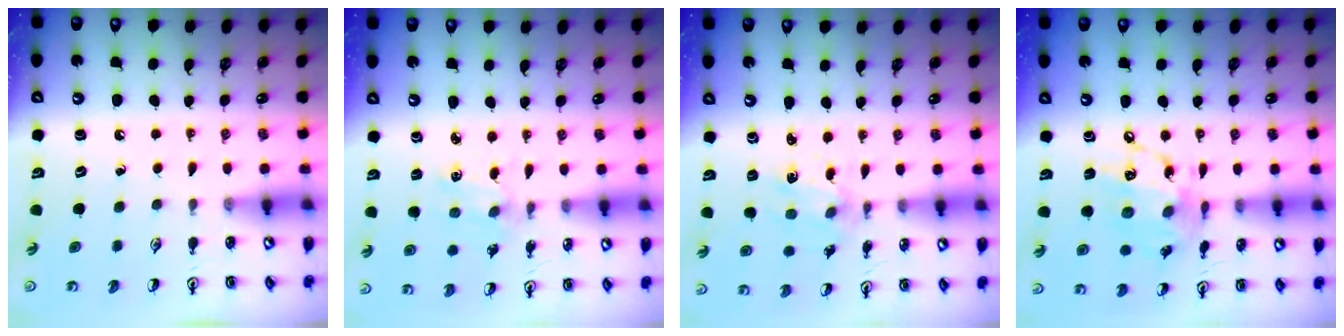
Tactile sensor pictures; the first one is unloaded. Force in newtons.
{"total": 1.0, "press": 1.0, "slide": 0.2}
{"total": 2.4, "press": 2.2, "slide": 0.8}
{"total": 14.6, "press": 14.5, "slide": 1.1}